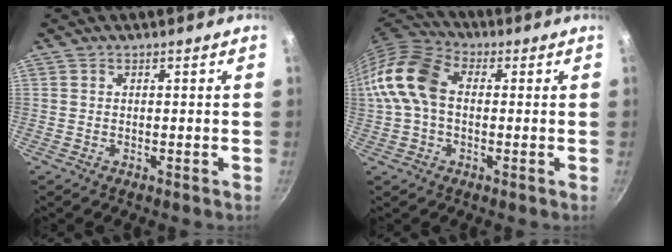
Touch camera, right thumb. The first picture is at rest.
{"total": 12.8, "force": [0.7, 8.6, 9.4], "torque": [-0.171, 0.031, -0.006]}